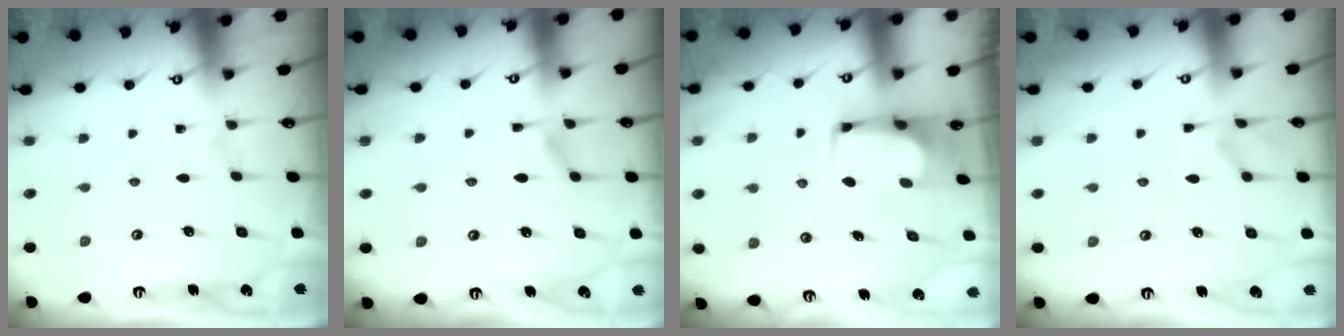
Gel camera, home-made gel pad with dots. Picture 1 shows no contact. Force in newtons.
{"total": 4.3, "press": 4.3, "slide": 0.5}
{"total": 2.4, "press": 2.3, "slide": 0.5}
{"total": 2.1, "press": 1.9, "slide": 1.0}